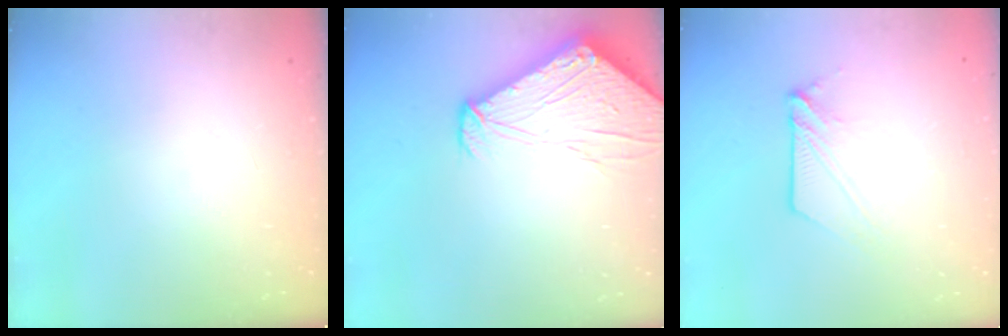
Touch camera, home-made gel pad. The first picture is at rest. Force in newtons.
{"total": 12.8, "press": 12.7, "slide": 1.6}
{"total": 7.4, "press": 7.4, "slide": 0.5}